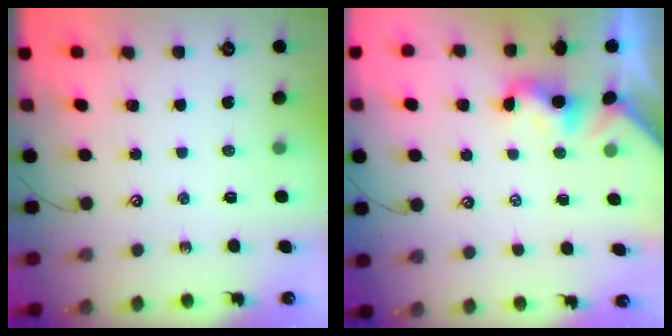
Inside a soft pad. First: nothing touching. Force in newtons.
{"total": 1.9, "press": 1.9, "slide": 0.5}